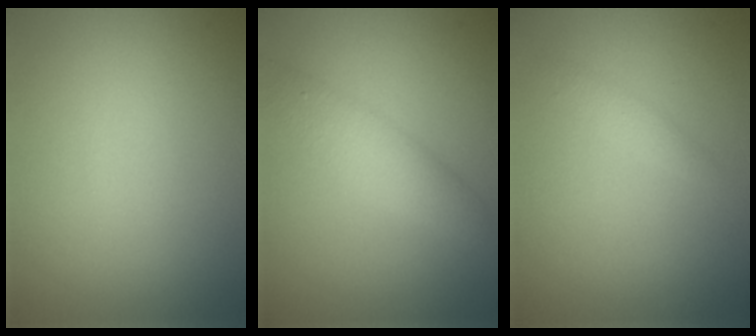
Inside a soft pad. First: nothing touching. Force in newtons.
{"total": 3.4, "press": 3.4, "slide": 0.1}
{"total": 0.9, "press": 0.9, "slide": 0.1}